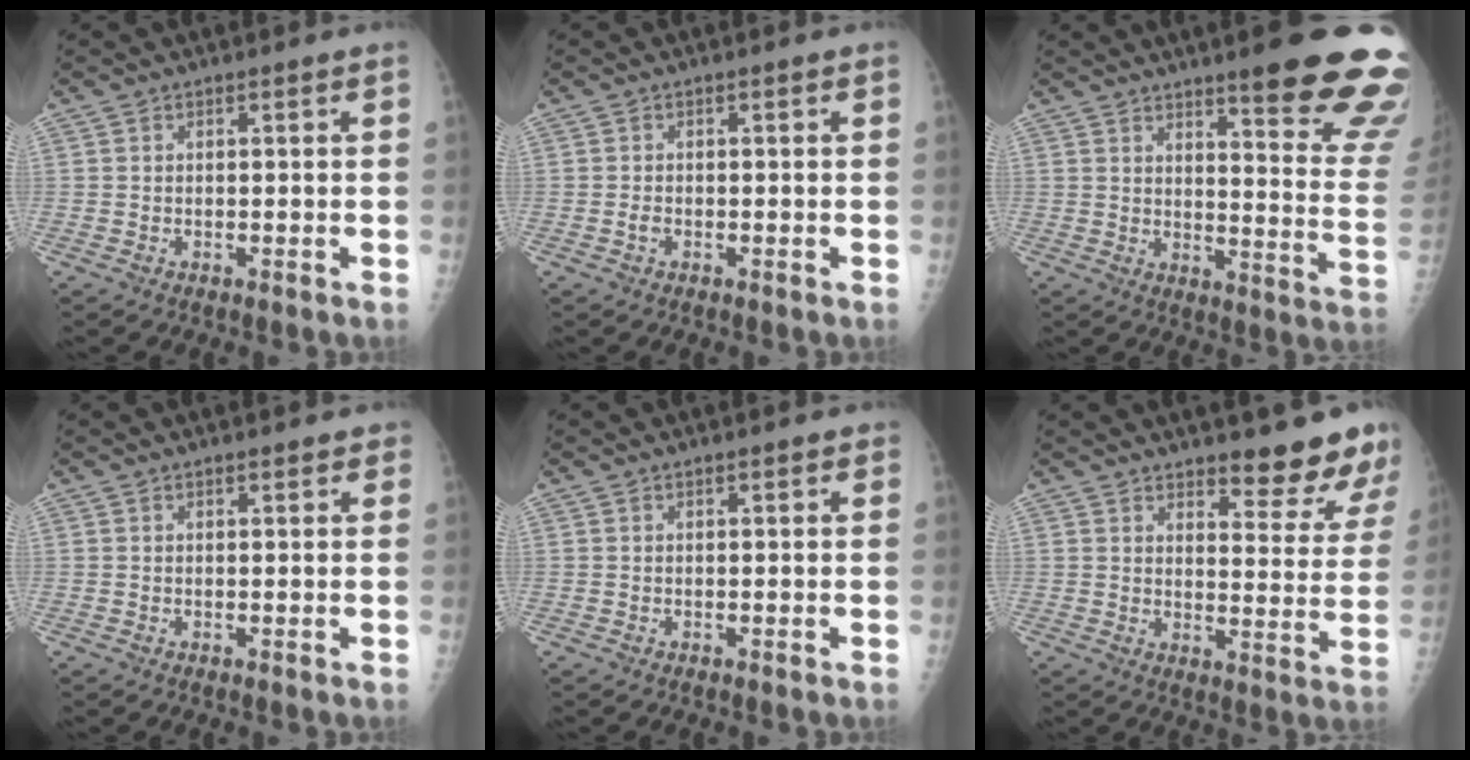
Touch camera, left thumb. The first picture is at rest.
{"total": 1.0, "force": [-0.4, 0.6, 0.7], "torque": [-0.013, 0.000, -0.009]}
{"total": 20.5, "force": [13.8, 3.3, 14.8], "torque": [-0.161, -0.083, 0.176]}
{"total": 1.5, "force": [1.2, 0.7, 0.7], "torque": [-0.001, -0.002, 0.010]}
{"total": 0.8, "force": [0.5, 0.3, 0.5], "torque": [-0.008, -0.001, 0.005]}
{"total": 12.0, "force": [10.0, 3.0, 6.0], "torque": [-0.039, -0.077, 0.124]}